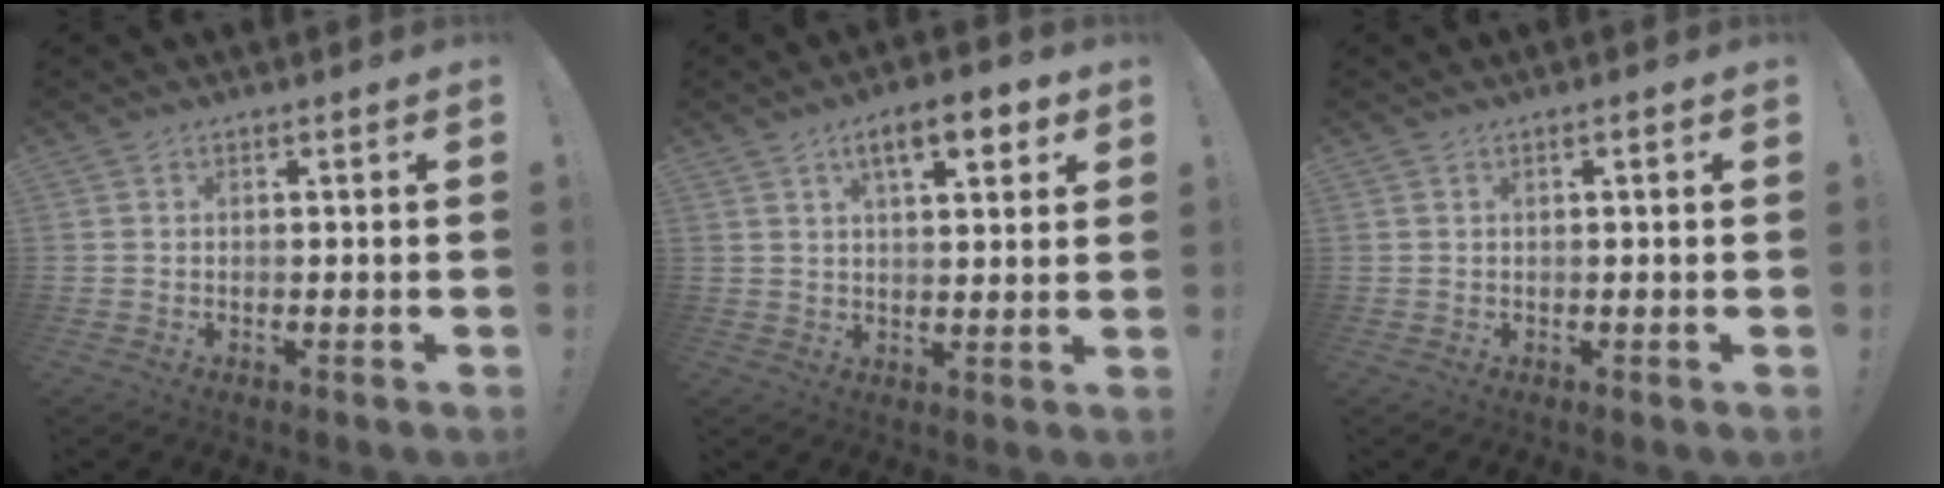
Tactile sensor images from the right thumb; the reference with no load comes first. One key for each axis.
{"total": 9.4, "fx": 4.6, "fy": 3.3, "fz": 7.6, "tx": -0.104, "ty": -0.014, "tz": 0.072}
{"total": 0.8, "fx": 0.0, "fy": -0.2, "fz": 0.8, "tx": -0.018, "ty": 0.001, "tz": -0.002}